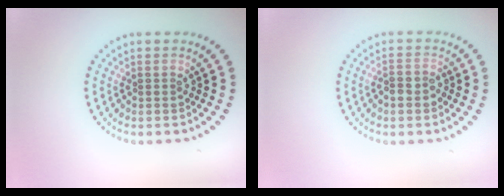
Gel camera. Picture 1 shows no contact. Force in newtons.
{"total": 1.3, "press": 1.1, "slide": 0.7}